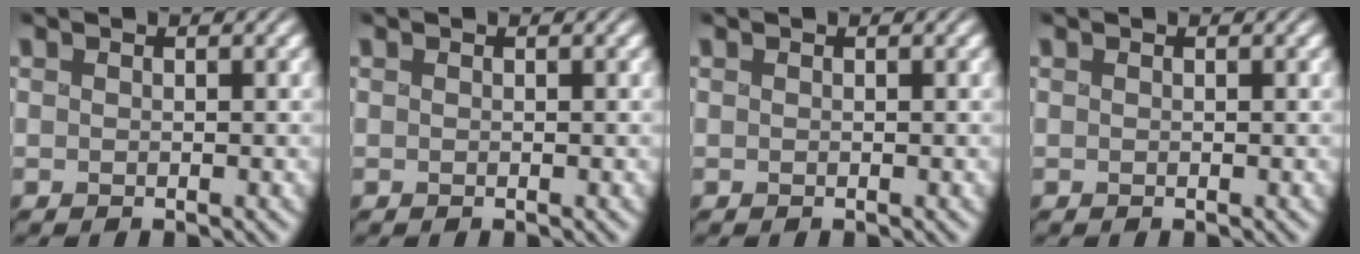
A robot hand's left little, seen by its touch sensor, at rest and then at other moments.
{"total": 0.0}
{"total": 0.0}
{"total": 0.0}